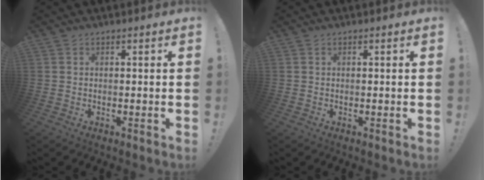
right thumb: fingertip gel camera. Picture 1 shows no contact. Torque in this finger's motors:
{"motor_torque": [0.02, -0.03, -0.15, 0.07, -0.07]}